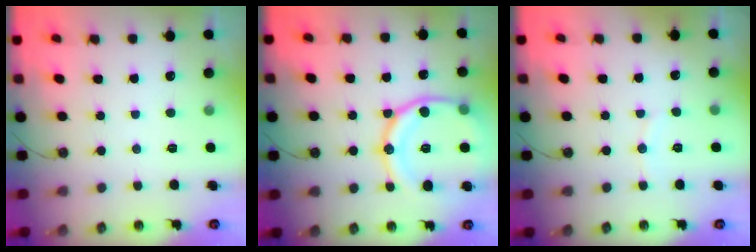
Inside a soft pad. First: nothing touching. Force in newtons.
{"total": 19.0, "press": 18.9, "slide": 2.1}
{"total": 4.6, "press": 4.6, "slide": 0.5}